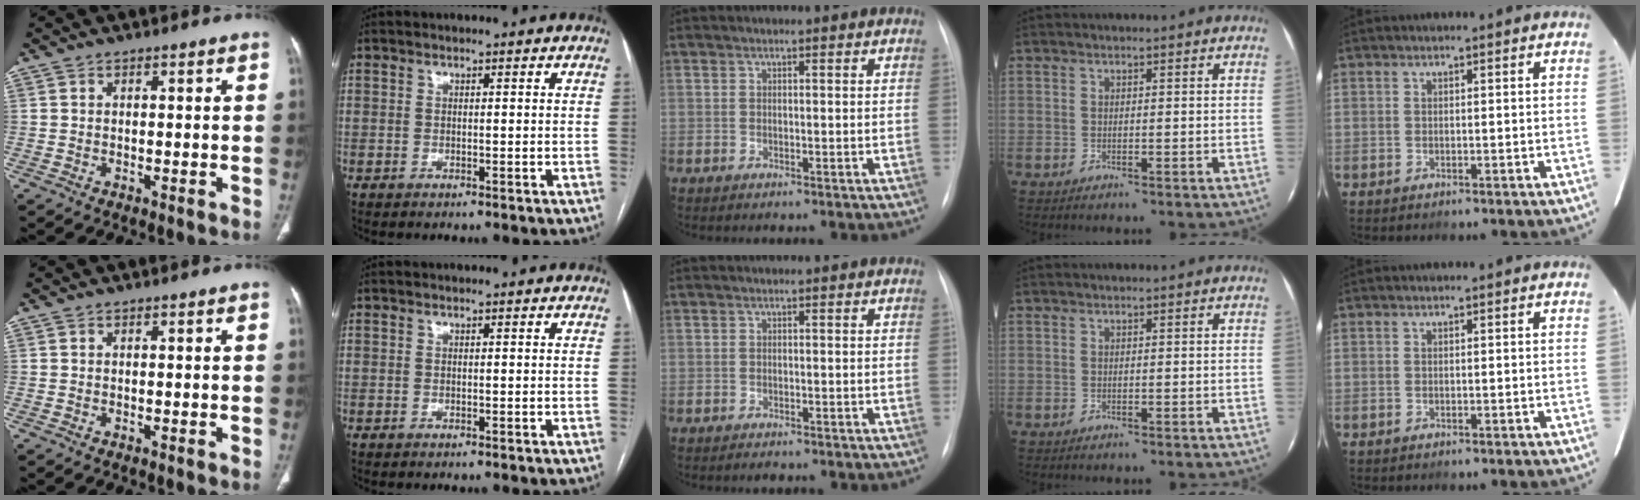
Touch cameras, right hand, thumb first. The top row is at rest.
{"middle": {"total": 0.8, "force": [-0.8, 0.2, 0.3], "torque": [-0.009, -0.003, -0.009]}}